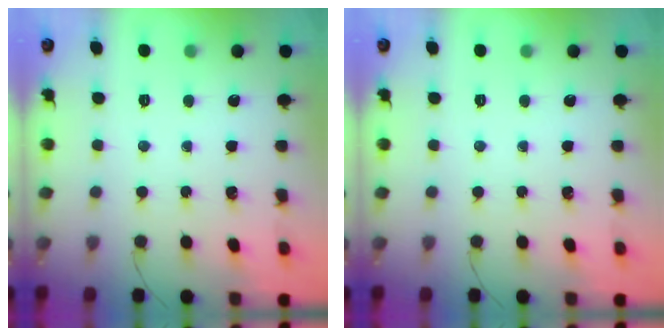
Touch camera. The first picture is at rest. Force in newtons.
{"total": 0.0}